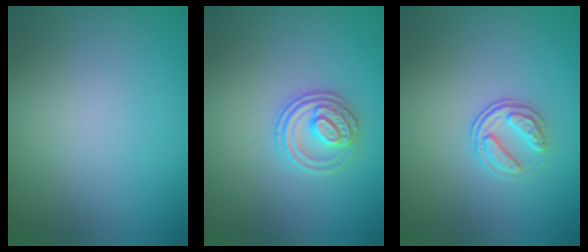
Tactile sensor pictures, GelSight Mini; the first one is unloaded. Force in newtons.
{"total": 2.8, "press": 2.7, "slide": 1.0}
{"total": 2.3, "press": 1.7, "slide": 1.6}